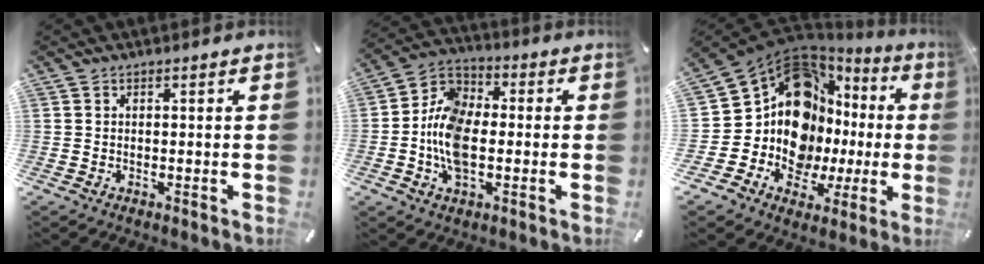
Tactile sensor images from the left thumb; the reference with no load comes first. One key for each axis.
{"total": 11.5, "fx": -2.7, "fy": 7.6, "fz": 8.1, "tx": -0.192, "ty": 0.008, "tz": -0.053}
{"total": 16.4, "fx": 2.4, "fy": 13.4, "fz": 9.2, "tx": -0.192, "ty": -0.065, "tz": 0.049}